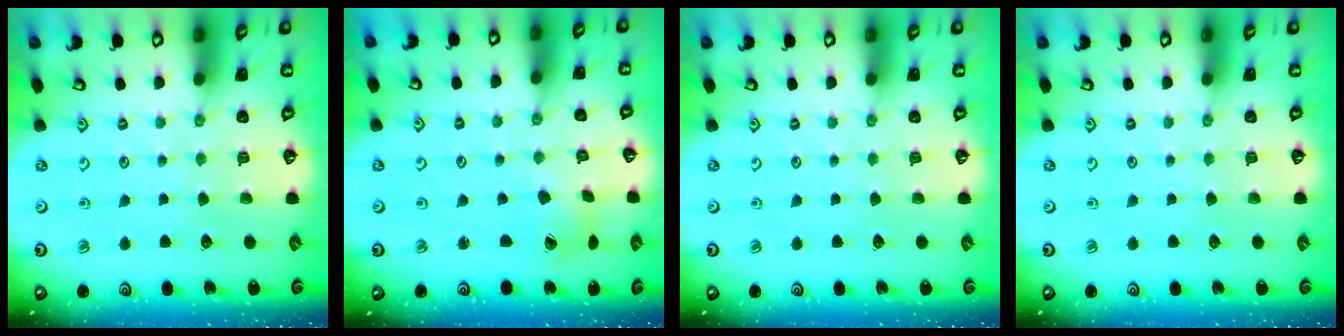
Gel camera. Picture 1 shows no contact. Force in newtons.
{"total": 3.2, "press": 3.2, "slide": 0.4}
{"total": 0.0}
{"total": 0.0}